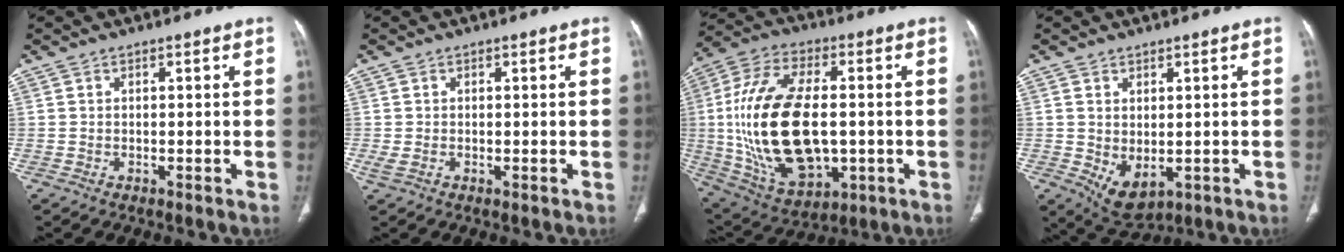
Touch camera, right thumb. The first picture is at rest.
{"total": 1.3, "force": [-0.2, 0.8, 1.1], "torque": [-0.032, 0.000, 0.000]}
{"total": 25.2, "force": [-0.7, 13.9, 21.0], "torque": [-0.411, 0.001, 0.007]}
{"total": 6.1, "force": [-0.8, 3.7, 4.7], "torque": [-0.070, -0.006, 0.010]}